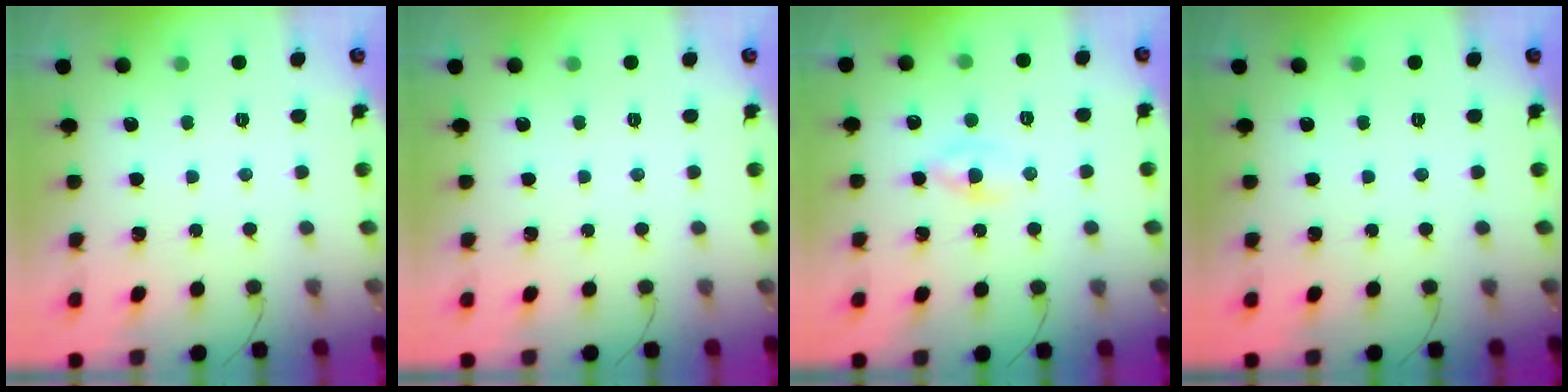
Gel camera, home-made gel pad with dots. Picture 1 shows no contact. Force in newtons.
{"total": 0.0}
{"total": 1.8, "press": 1.5, "slide": 1.0}
{"total": 0.0}